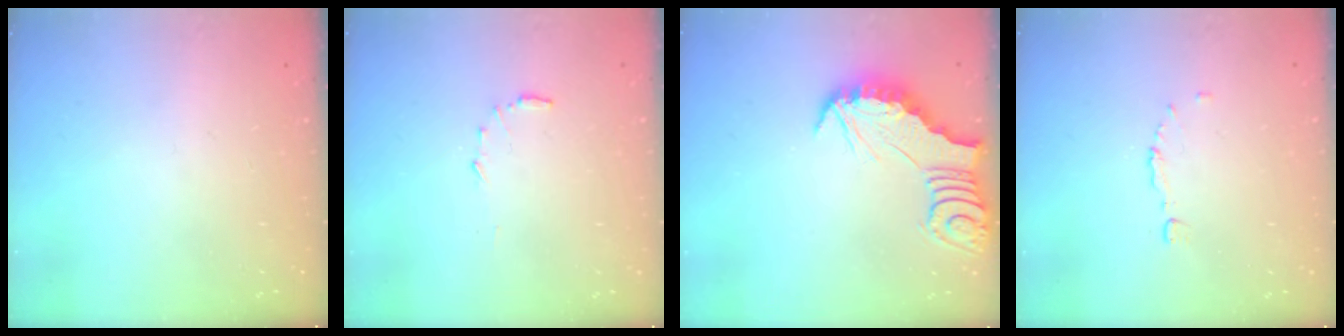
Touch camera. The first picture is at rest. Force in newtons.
{"total": 6.4, "press": 6.4, "slide": 0.6}
{"total": 2.8, "press": 2.8, "slide": 0.3}
{"total": 4.2, "press": 4.2, "slide": 0.5}